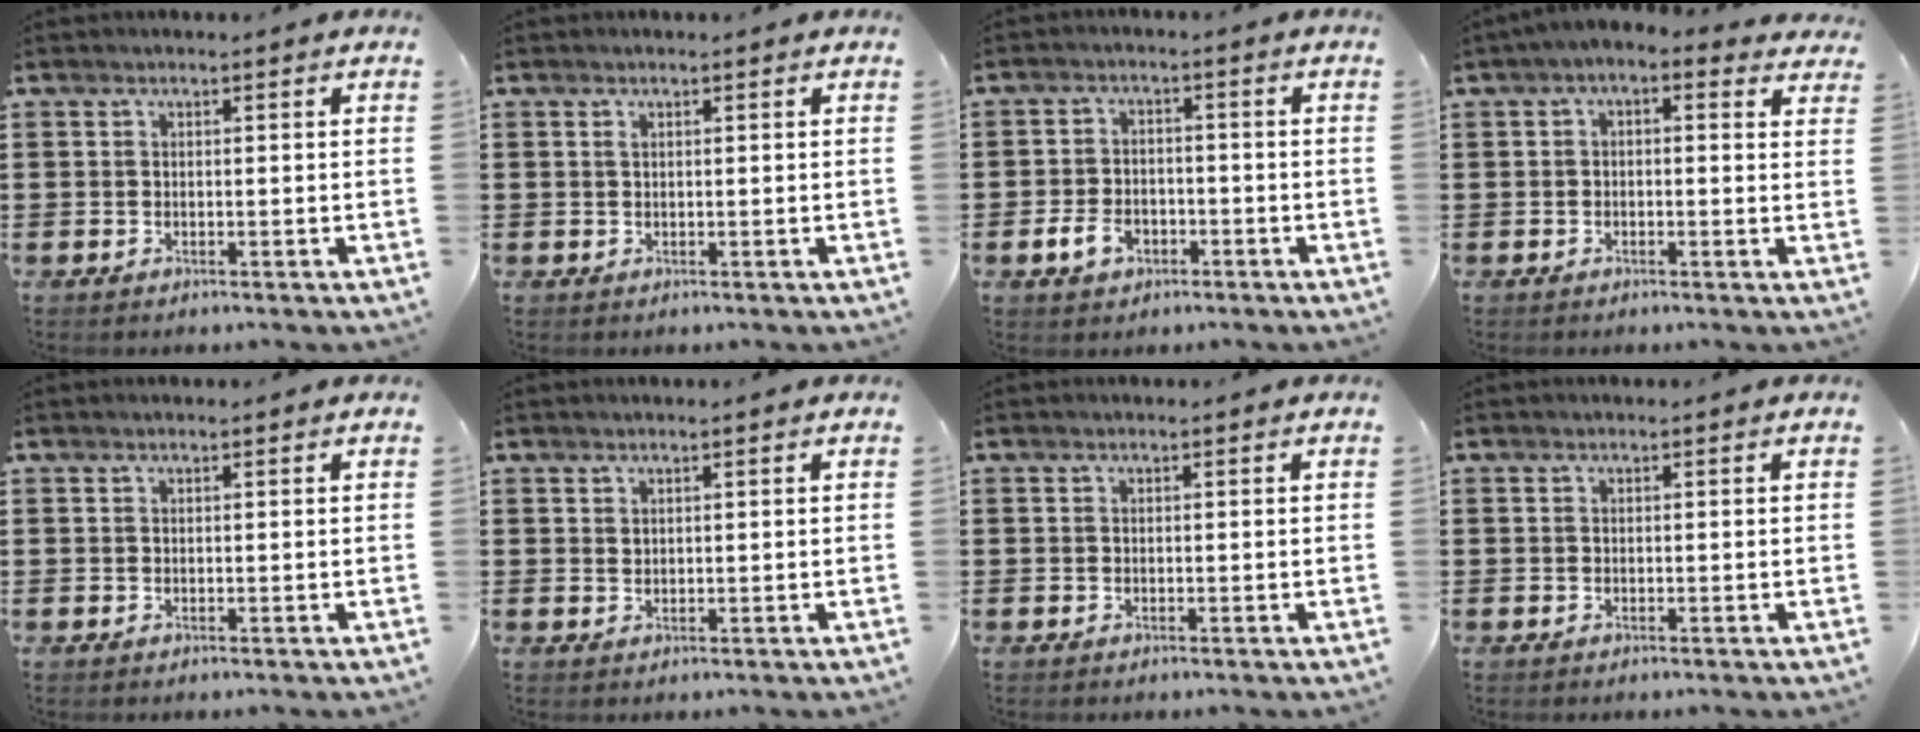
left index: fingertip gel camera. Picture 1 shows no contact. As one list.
[{"total": 0.7, "force": [0.2, 0.7, 0.2], "torque": [-0.006, 0.003, 0.005]}, {"total": 4.3, "force": [-2.2, 2.8, 2.4], "torque": [-0.057, 0.002, -0.044]}, {"total": 1.6, "force": [-0.7, 0.9, 1.1], "torque": [-0.032, 0.005, -0.021]}, {"total": 0.0}, {"total": 1.0, "force": [0.8, 0.5, 0.4], "torque": [-0.010, 0.003, 0.016]}, {"total": 0.0}, {"total": 0.0}]